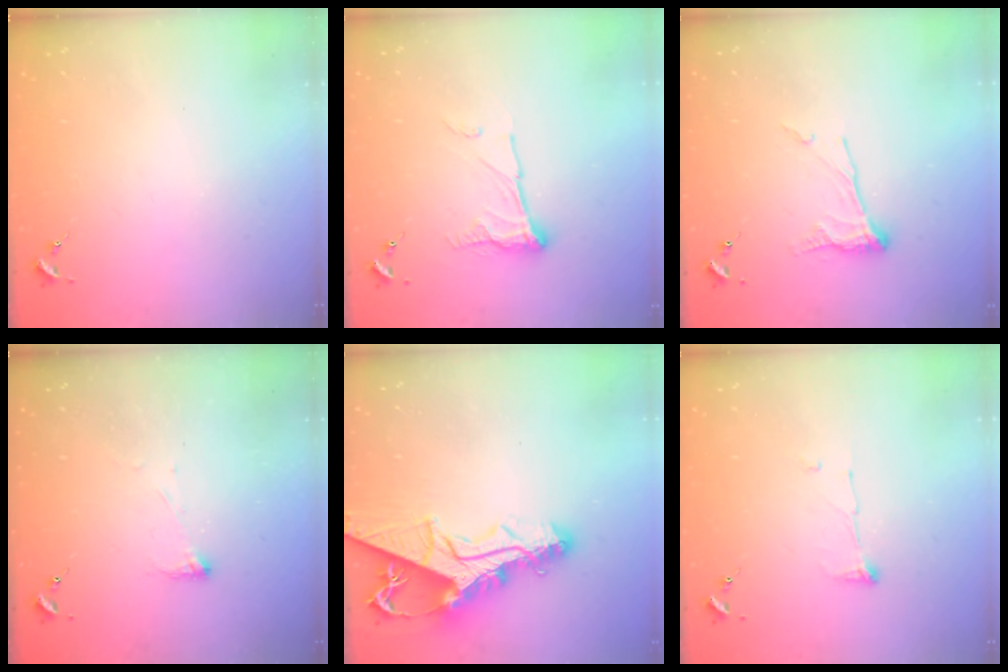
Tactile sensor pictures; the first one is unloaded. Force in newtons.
{"total": 10.7, "press": 10.7, "slide": 0.6}
{"total": 10.0, "press": 10.0, "slide": 0.7}
{"total": 2.8, "press": 2.7, "slide": 0.8}
{"total": 16.6, "press": 16.5, "slide": 1.4}
{"total": 5.4, "press": 5.4, "slide": 0.6}